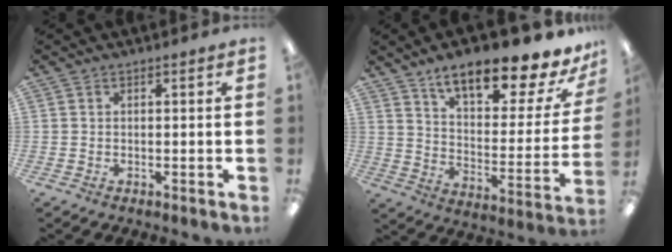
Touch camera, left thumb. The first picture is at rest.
{"total": 17.9, "force": [13.8, 5.6, 9.8], "torque": [-0.148, -0.097, 0.233]}